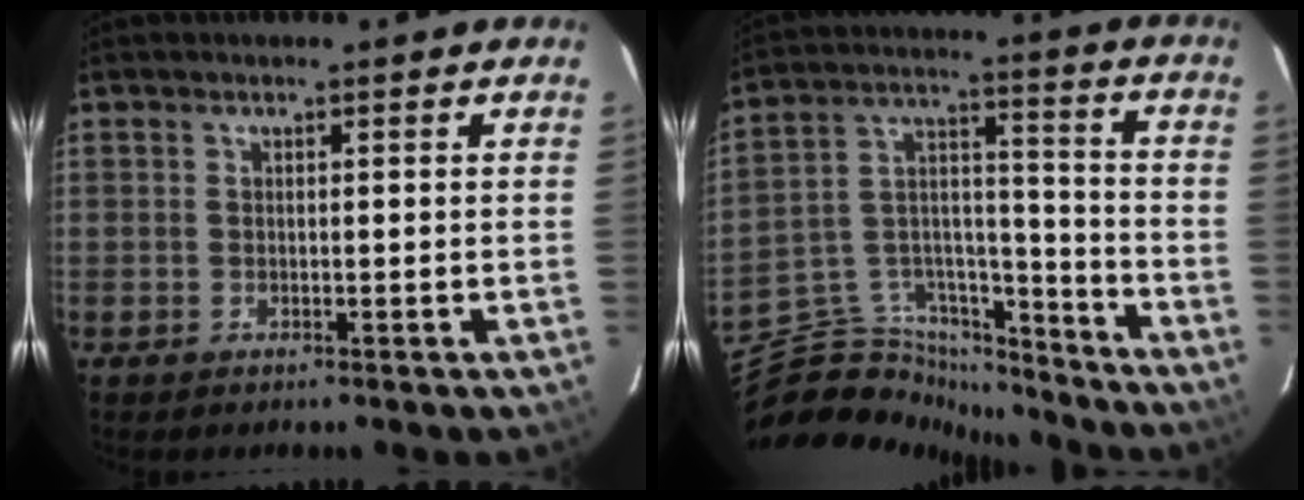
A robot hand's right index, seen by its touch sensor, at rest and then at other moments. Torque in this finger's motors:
{"motor_torque": [-0.10, -1.02, -0.28, -0.08]}